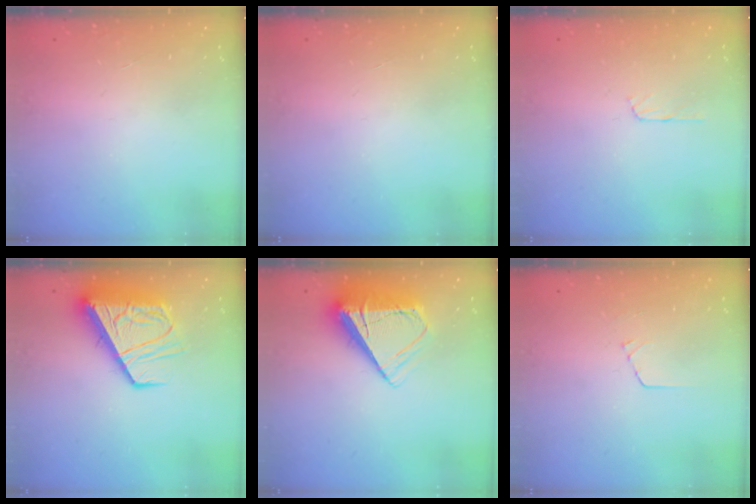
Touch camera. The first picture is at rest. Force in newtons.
{"total": 0.0}
{"total": 3.3, "press": 3.3, "slide": 0.3}
{"total": 13.6, "press": 13.5, "slide": 1.7}
{"total": 10.2, "press": 10.1, "slide": 1.4}
{"total": 3.7, "press": 3.7, "slide": 0.2}